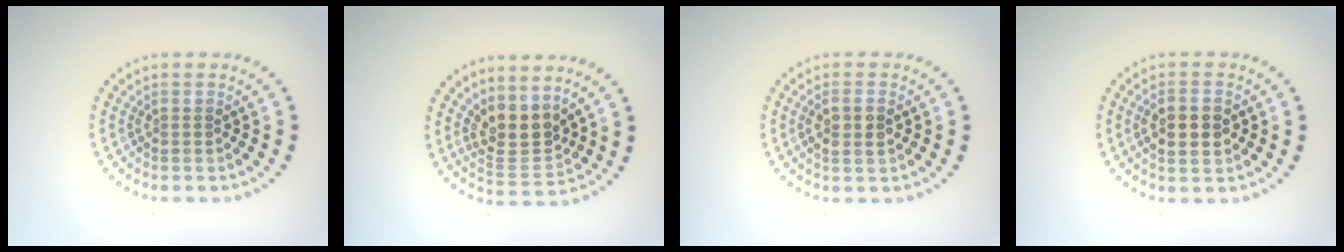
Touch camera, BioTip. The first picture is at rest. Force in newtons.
{"total": 3.3, "press": 2.8, "slide": 1.8}
{"total": 2.3, "press": 2.2, "slide": 0.8}
{"total": 3.2, "press": 3.2, "slide": 0.1}